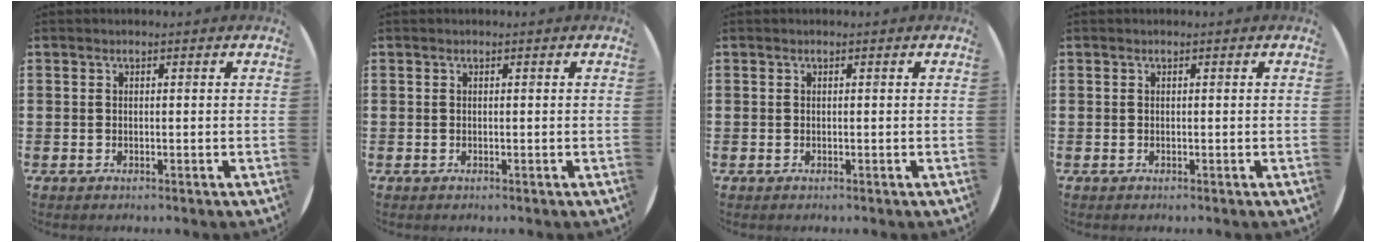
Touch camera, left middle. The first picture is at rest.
{"total": 0.0}
{"total": 0.0}
{"total": 0.0}